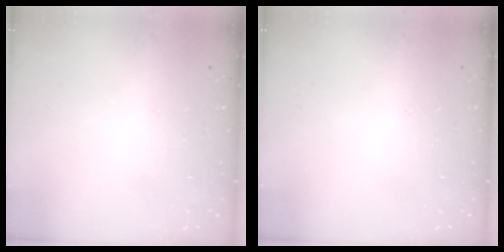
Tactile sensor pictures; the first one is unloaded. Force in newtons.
{"total": 0.0}